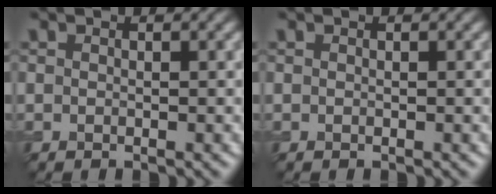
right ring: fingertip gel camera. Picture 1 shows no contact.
{"total": 0.0}